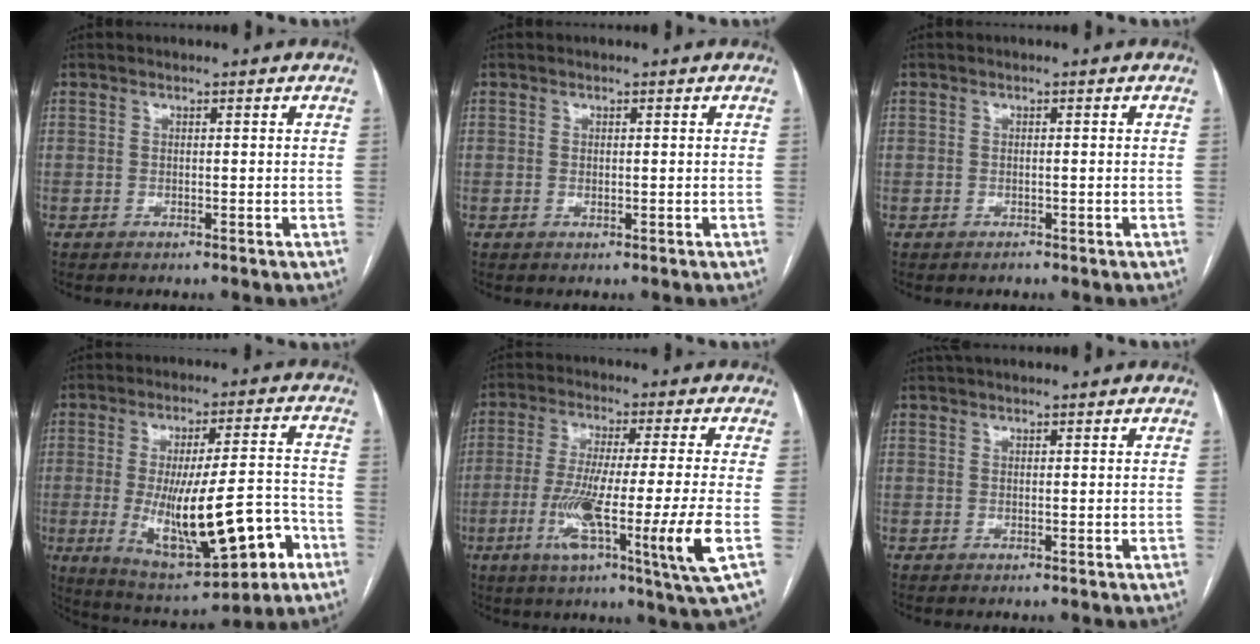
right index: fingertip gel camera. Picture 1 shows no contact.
{"total": 0.0}
{"total": 0.6, "force": [-0.5, 0.3, 0.0], "torque": [0.000, 0.001, -0.009]}
{"total": 18.6, "force": [-5.5, 4.3, 17.3], "torque": [-0.282, -0.002, -0.066]}
{"total": 15.9, "force": [-4.5, -1.3, 15.2], "torque": [-0.262, -0.034, -0.083]}
{"total": 1.5, "force": [1.2, 0.4, 0.8], "torque": [-0.014, 0.028, 0.019]}